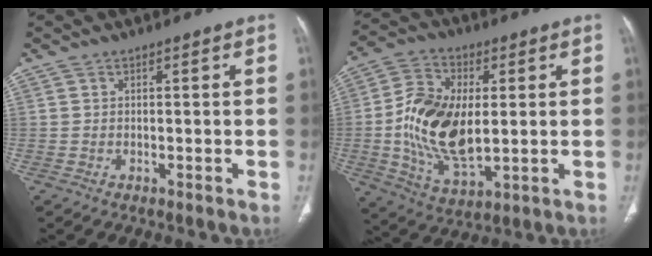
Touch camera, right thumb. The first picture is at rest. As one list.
[{"total": 16.8, "force": [-0.3, 9.6, 13.8], "torque": [-0.257, 0.000, -0.002]}]